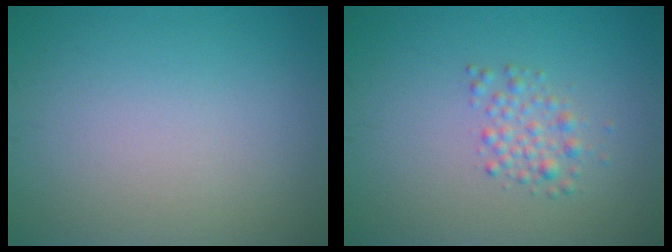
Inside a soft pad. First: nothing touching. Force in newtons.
{"total": 1.9, "press": 1.8, "slide": 0.1}